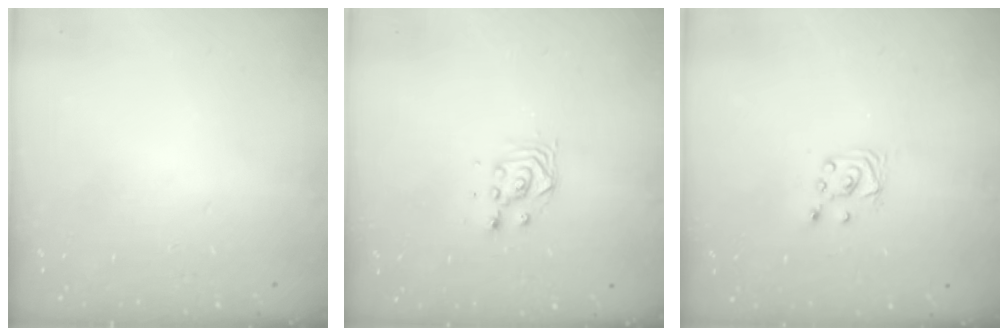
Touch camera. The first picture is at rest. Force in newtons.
{"total": 3.4, "press": 3.4, "slide": 0.1}
{"total": 3.4, "press": 3.4, "slide": 0.3}